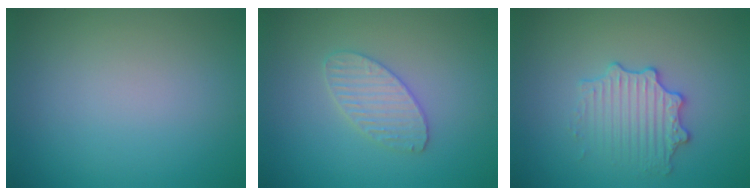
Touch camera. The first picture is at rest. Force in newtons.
{"total": 2.6, "press": 2.6, "slide": 0.2}
{"total": 2.9, "press": 2.8, "slide": 0.7}